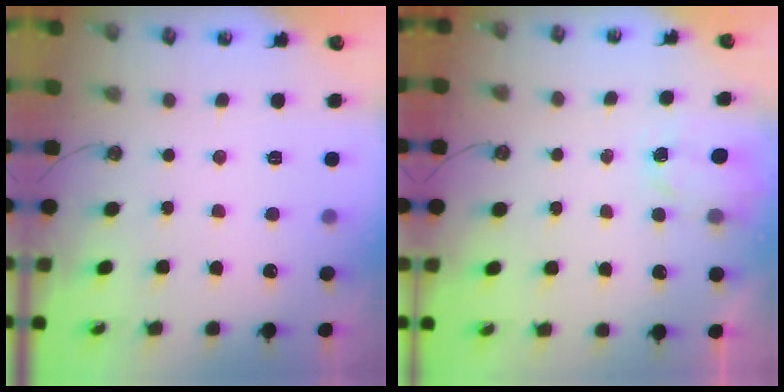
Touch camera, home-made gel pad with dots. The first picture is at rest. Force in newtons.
{"total": 1.5, "press": 1.5, "slide": 0.3}